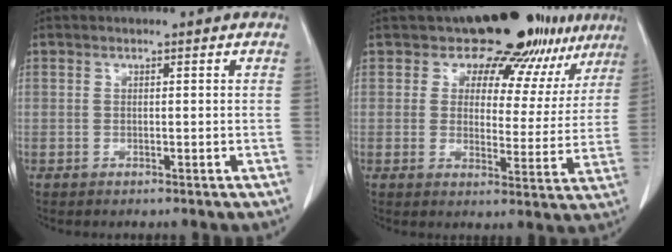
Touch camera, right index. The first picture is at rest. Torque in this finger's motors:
{"motor_torque": [0.86, 0.94, 0.33, 0.09]}